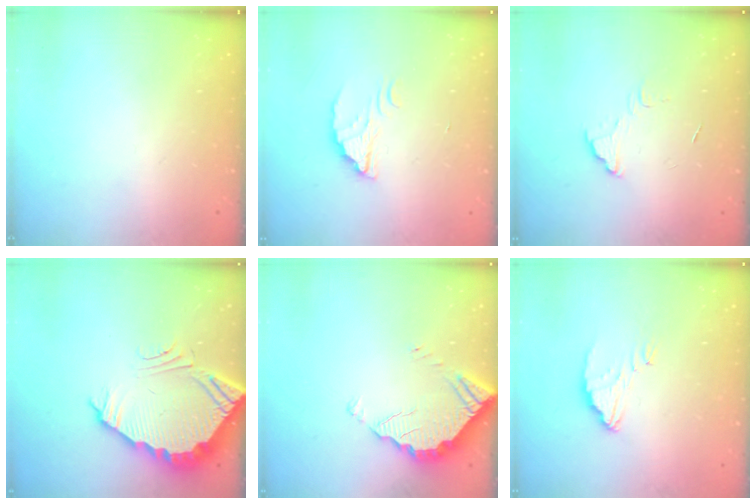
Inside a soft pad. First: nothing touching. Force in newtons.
{"total": 2.5, "press": 2.5, "slide": 0.1}
{"total": 5.4, "press": 5.4, "slide": 0.4}
{"total": 5.2, "press": 5.2, "slide": 0.4}
{"total": 3.5, "press": 3.5, "slide": 0.2}
{"total": 3.9, "press": 3.9, "slide": 0.3}